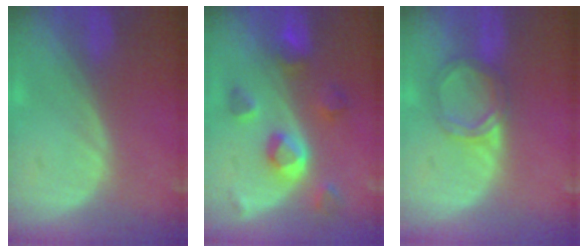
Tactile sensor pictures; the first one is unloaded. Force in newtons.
{"total": 7.8, "press": 7.0, "slide": 3.5}
{"total": 4.1, "press": 4.1, "slide": 0.4}